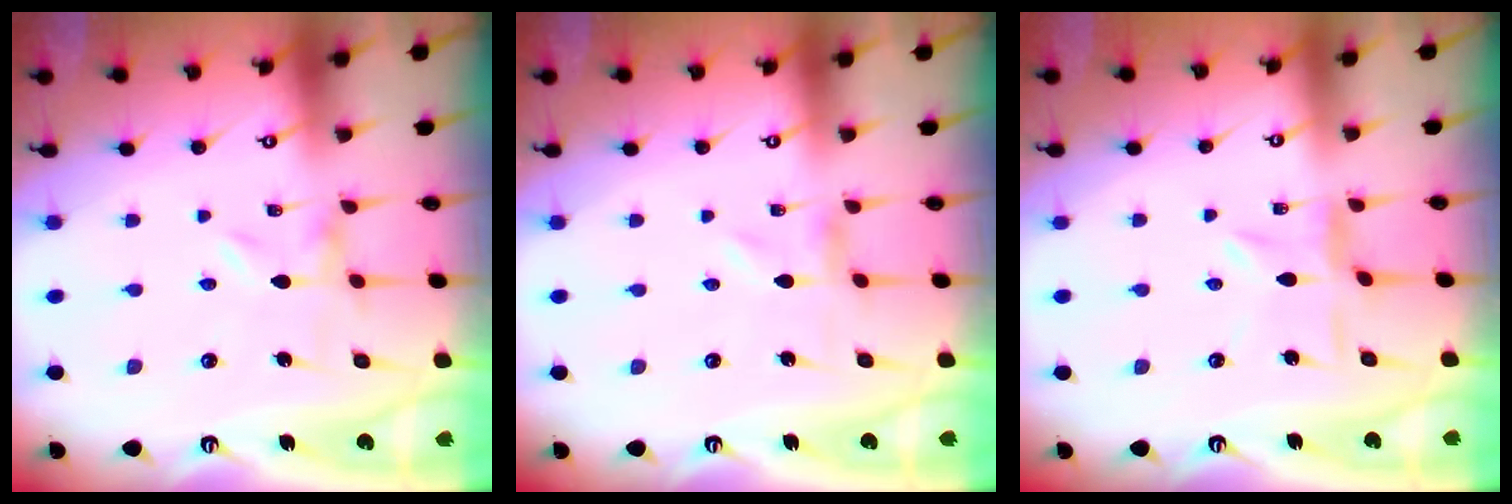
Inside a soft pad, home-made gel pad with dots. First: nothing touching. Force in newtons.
{"total": 0.0}
{"total": 3.6, "press": 3.6, "slide": 0.3}